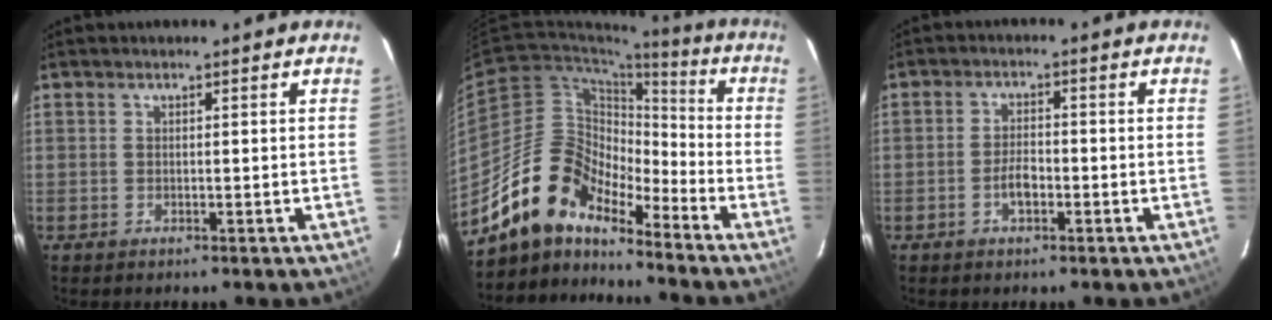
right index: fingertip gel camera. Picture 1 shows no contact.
{"total": 14.5, "force": [-12.3, 5.6, 5.1], "torque": [-0.092, 0.019, -0.235]}
{"total": 3.4, "force": [-1.5, 1.6, 2.7], "torque": [-0.055, 0.005, -0.027]}